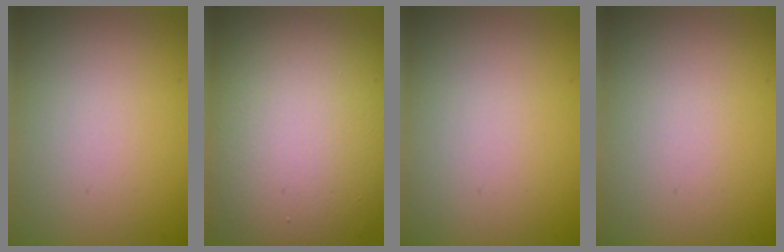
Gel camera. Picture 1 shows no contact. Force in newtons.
{"total": 13.9, "press": 13.9, "slide": 0.3}
{"total": 0.0}
{"total": 0.0}